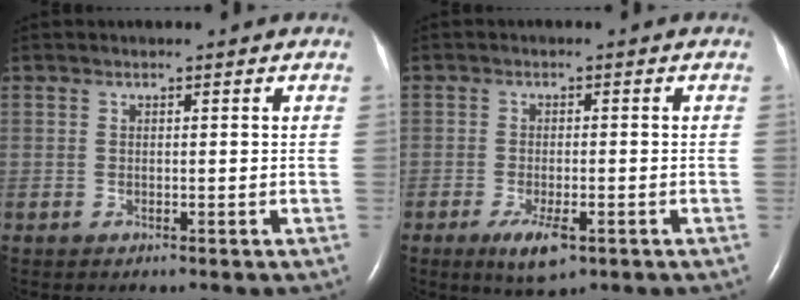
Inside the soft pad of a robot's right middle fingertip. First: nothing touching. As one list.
[{"total": 4.8, "force": [-2.5, 1.4, 3.9], "torque": [-0.074, -0.009, -0.035]}]